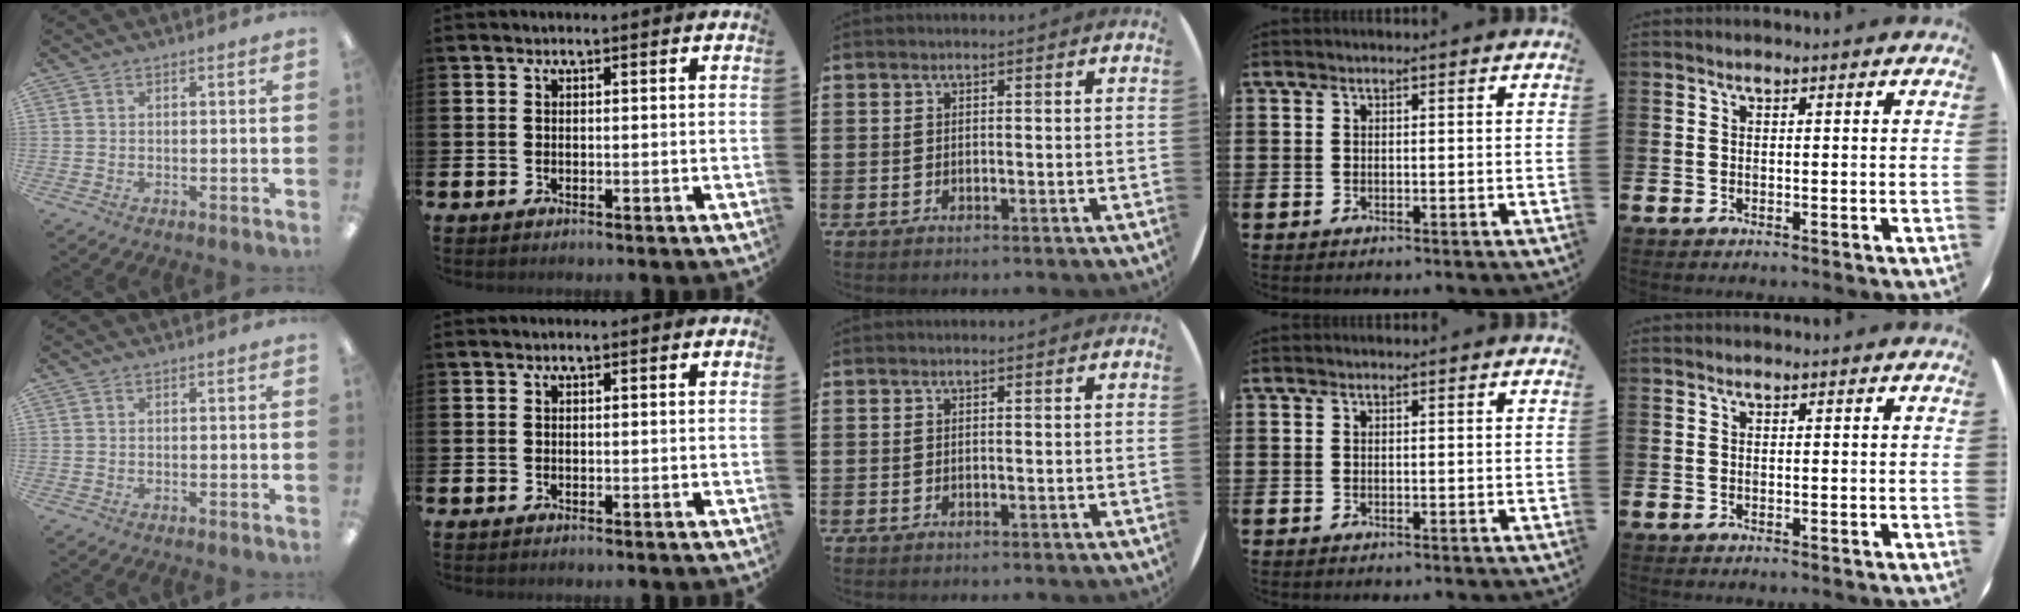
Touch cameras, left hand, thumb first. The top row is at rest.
{}